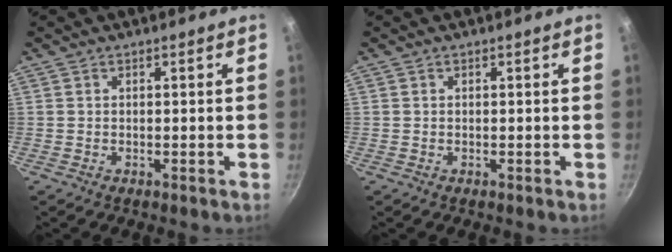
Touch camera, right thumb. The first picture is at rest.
{"total": 0.0}